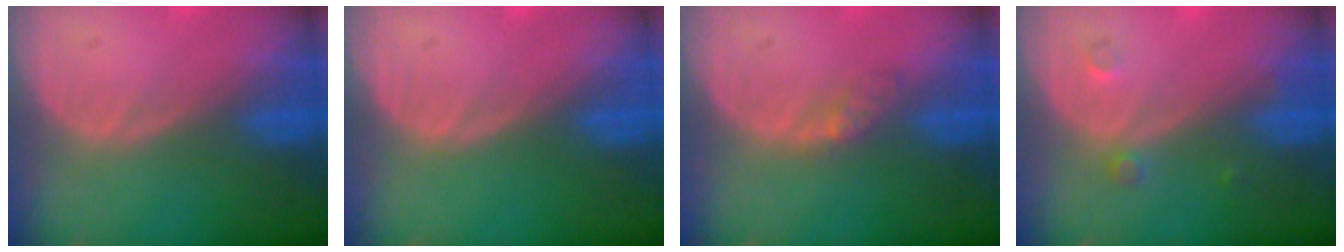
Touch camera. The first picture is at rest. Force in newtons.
{"total": 0.0}
{"total": 2.2, "press": 1.9, "slide": 1.2}
{"total": 1.5, "press": 1.5, "slide": 0.1}